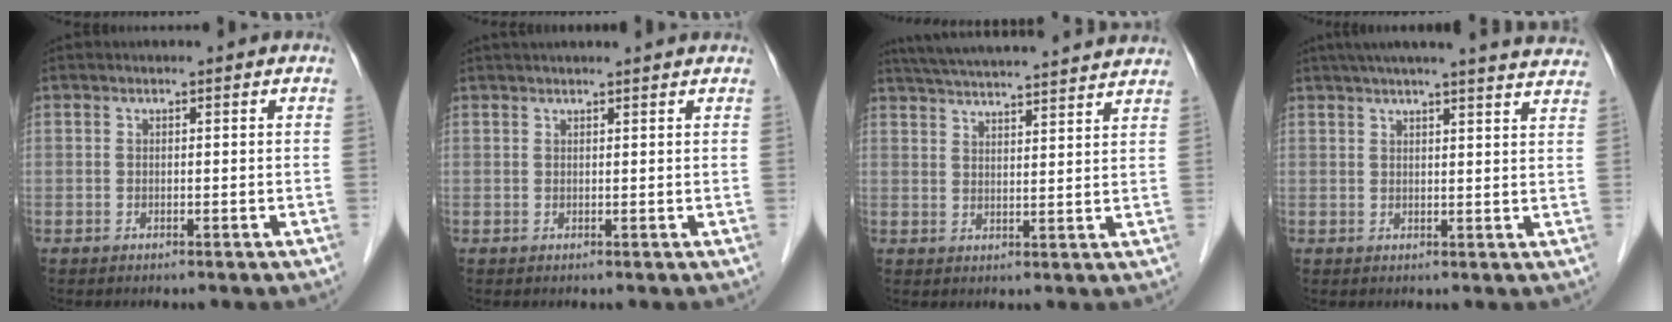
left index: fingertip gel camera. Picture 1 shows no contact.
{"total": 6.5, "force": [6.0, -0.2, 2.4], "torque": [-0.028, 0.033, 0.069]}
{"total": 20.1, "force": [18.7, 0.6, 7.4], "torque": [-0.126, 0.021, 0.255]}
{"total": 20.3, "force": [18.4, 0.6, 8.5], "torque": [-0.124, -0.002, 0.221]}